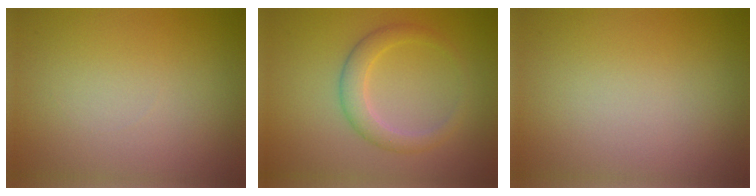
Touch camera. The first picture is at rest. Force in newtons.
{"total": 2.7, "press": 2.7, "slide": 0.1}
{"total": 0.0}